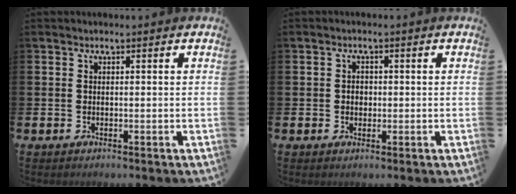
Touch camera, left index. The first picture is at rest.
{"total": 1.6, "force": [0.0, 1.3, 0.9], "torque": [-0.008, 0.005, -0.004]}